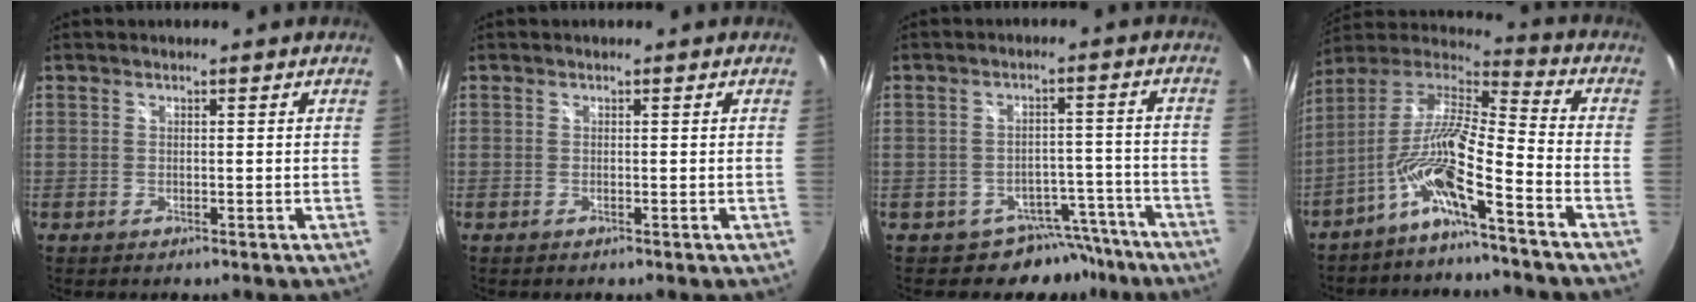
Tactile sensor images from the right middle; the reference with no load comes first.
{"total": 0.0}
{"total": 7.7, "force": [-6.1, 4.5, 1.2], "torque": [-0.008, 0.034, -0.071]}
{"total": 11.6, "force": [-6.6, 0.7, 9.5], "torque": [-0.179, 0.003, -0.130]}